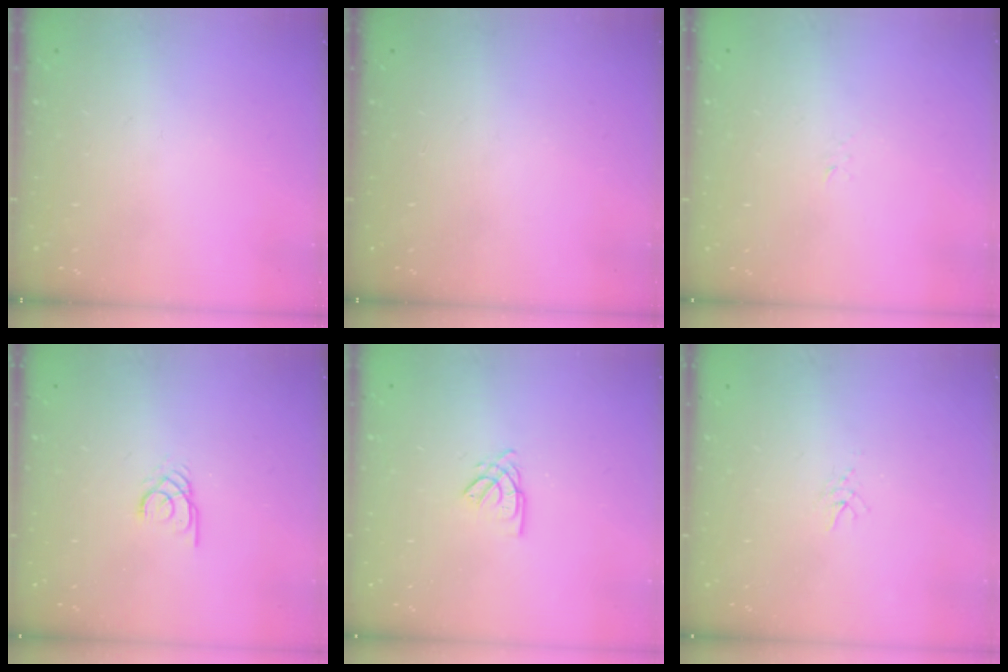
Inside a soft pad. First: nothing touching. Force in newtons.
{"total": 0.0}
{"total": 3.4, "press": 3.4, "slide": 0.5}
{"total": 1.8, "press": 1.8, "slide": 0.2}
{"total": 2.6, "press": 2.6, "slide": 0.1}
{"total": 3.3, "press": 3.3, "slide": 0.4}